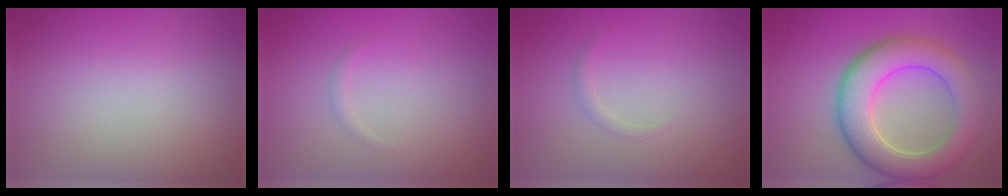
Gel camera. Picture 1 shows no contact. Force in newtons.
{"total": 0.6, "press": 0.6, "slide": 0.0}
{"total": 0.6, "press": 0.6, "slide": 0.0}
{"total": 7.8, "press": 7.8, "slide": 0.7}